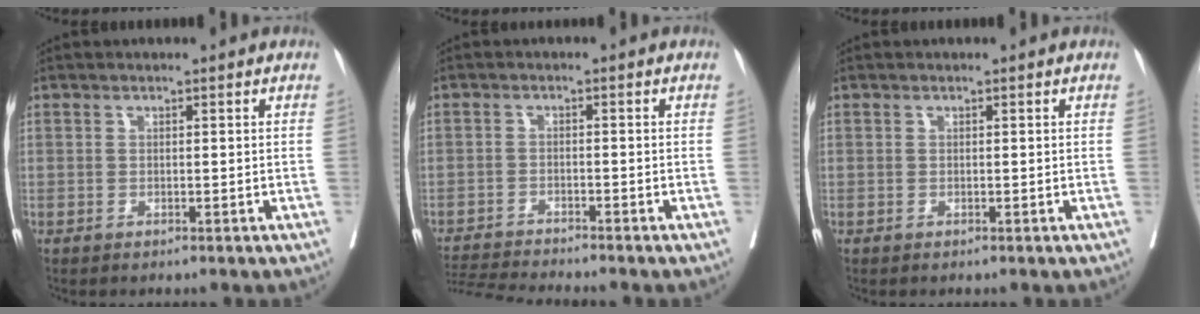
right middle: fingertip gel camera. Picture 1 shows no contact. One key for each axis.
{"total": 6.5, "fx": -6.2, "fy": -1.4, "fz": 1.3, "tx": -0.025, "ty": -0.015, "tz": -0.108}
{"total": 0.0}